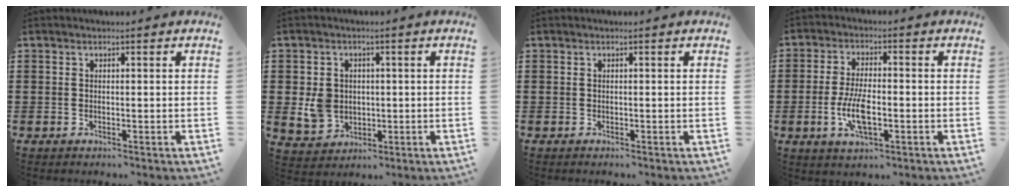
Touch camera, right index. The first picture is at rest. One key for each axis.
{"total": 4.9, "fx": -0.1, "fy": 4.3, "fz": 2.3, "tx": -0.063, "ty": 0.009, "tz": -0.002}
{"total": 0.0}
{"total": 7.1, "fx": -1.9, "fy": 2.8, "fz": 6.2, "tx": -0.139, "ty": -0.005, "tz": -0.040}